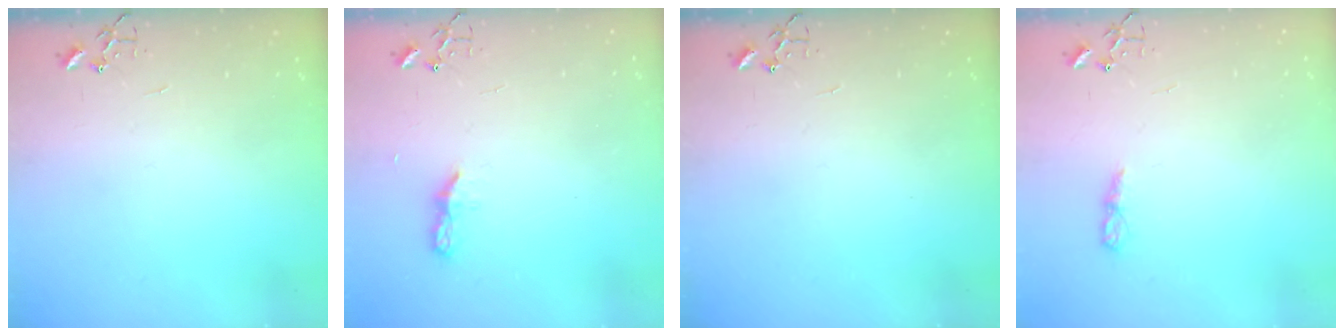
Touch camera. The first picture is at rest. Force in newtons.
{"total": 5.9, "press": 5.8, "slide": 0.7}
{"total": 0.0}
{"total": 6.8, "press": 6.8, "slide": 0.5}